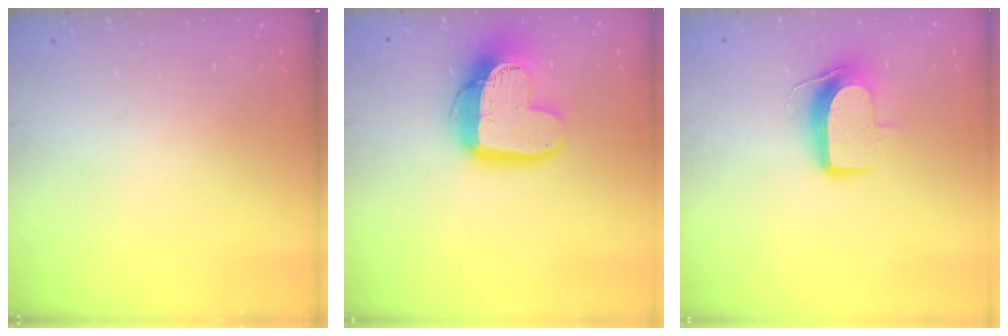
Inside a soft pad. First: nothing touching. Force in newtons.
{"total": 16.9, "press": 16.9, "slide": 1.4}
{"total": 8.8, "press": 8.7, "slide": 1.0}